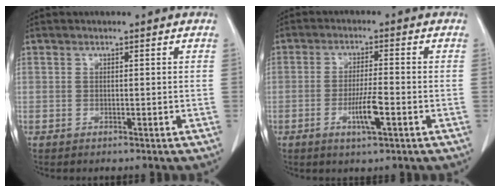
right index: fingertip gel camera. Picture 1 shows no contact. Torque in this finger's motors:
{"motor_torque": [1.12, -0.38, 0.58, 0.09]}